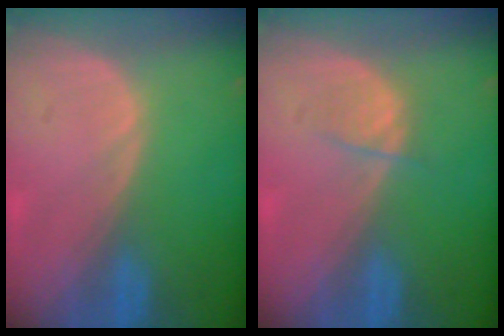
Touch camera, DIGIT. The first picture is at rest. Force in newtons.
{"total": 1.9, "press": 1.9, "slide": 0.4}